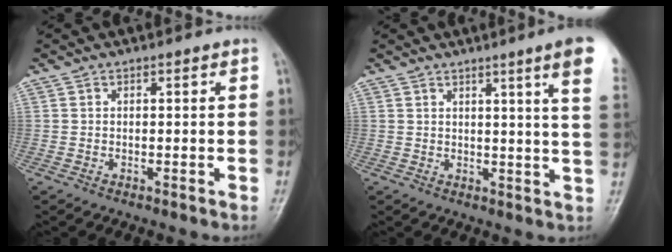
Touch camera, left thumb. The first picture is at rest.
{"total": 9.4, "force": [5.2, -0.6, 7.8], "torque": [-0.096, -0.023, 0.053]}